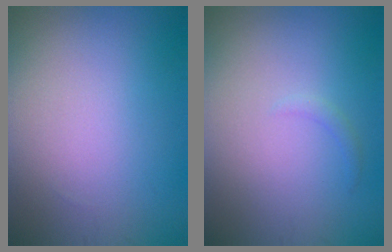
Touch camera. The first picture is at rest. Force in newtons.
{"total": 0.7, "press": 0.7, "slide": 0.1}